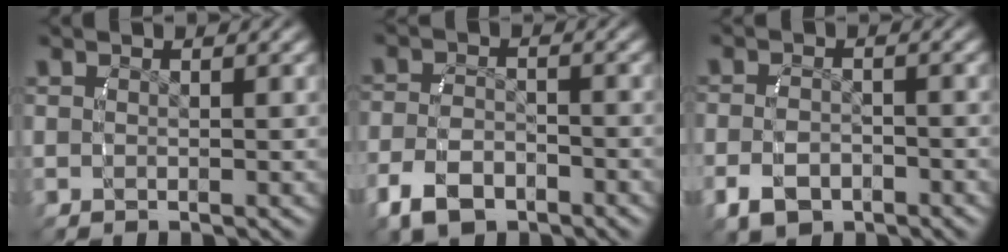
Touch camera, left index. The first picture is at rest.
{"total": 4.4, "force": [-2.5, 2.9, 2.3], "torque": [-0.049, -0.012, -0.033]}
{"total": 3.3, "force": [-1.7, 2.3, 1.7], "torque": [-0.037, -0.010, -0.022]}